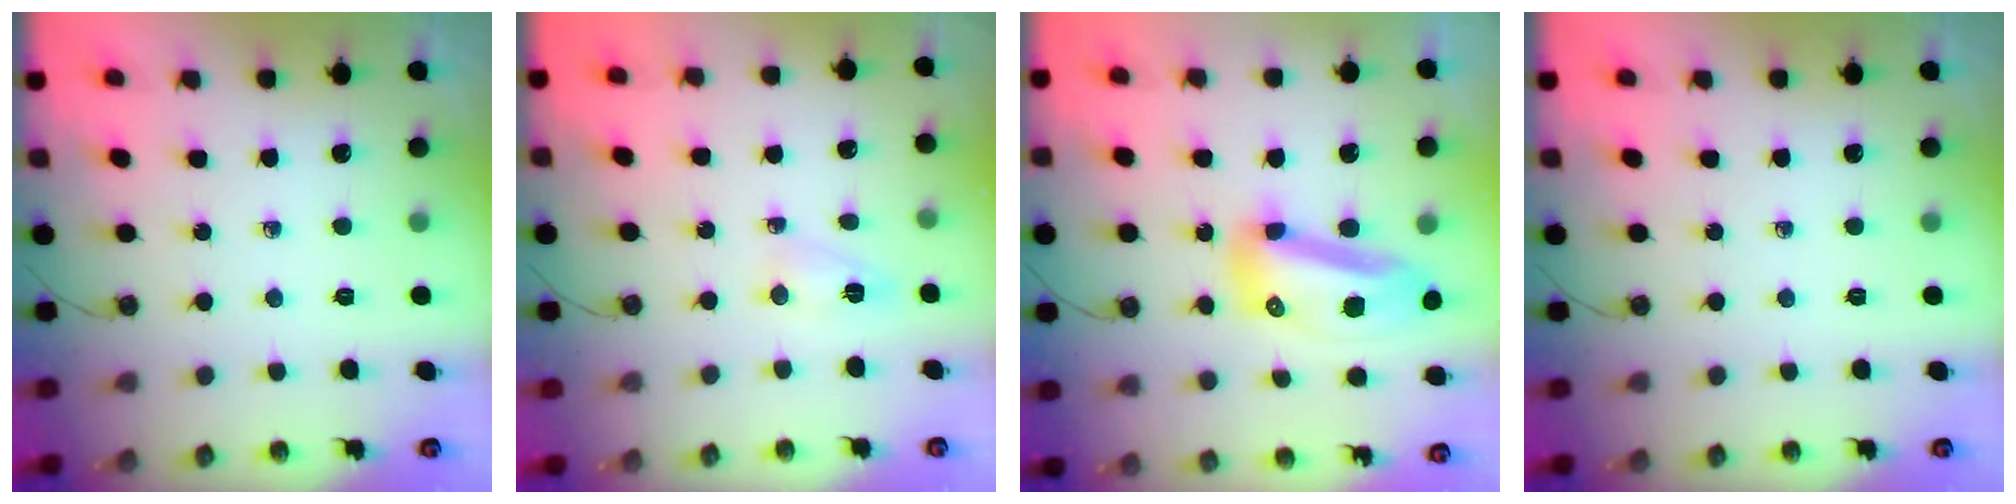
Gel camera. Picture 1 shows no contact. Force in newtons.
{"total": 3.2, "press": 3.2, "slide": 0.7}
{"total": 13.6, "press": 13.5, "slide": 1.4}
{"total": 0.0}